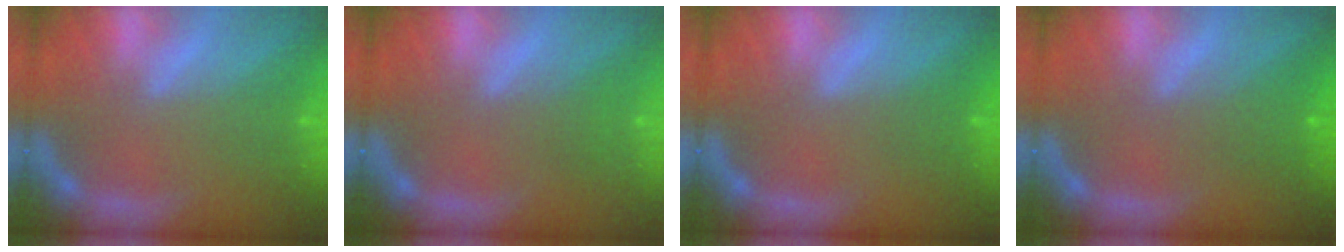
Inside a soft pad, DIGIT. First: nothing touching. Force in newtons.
{"total": 1.5}
{"total": 1.0}
{"total": 2.5}